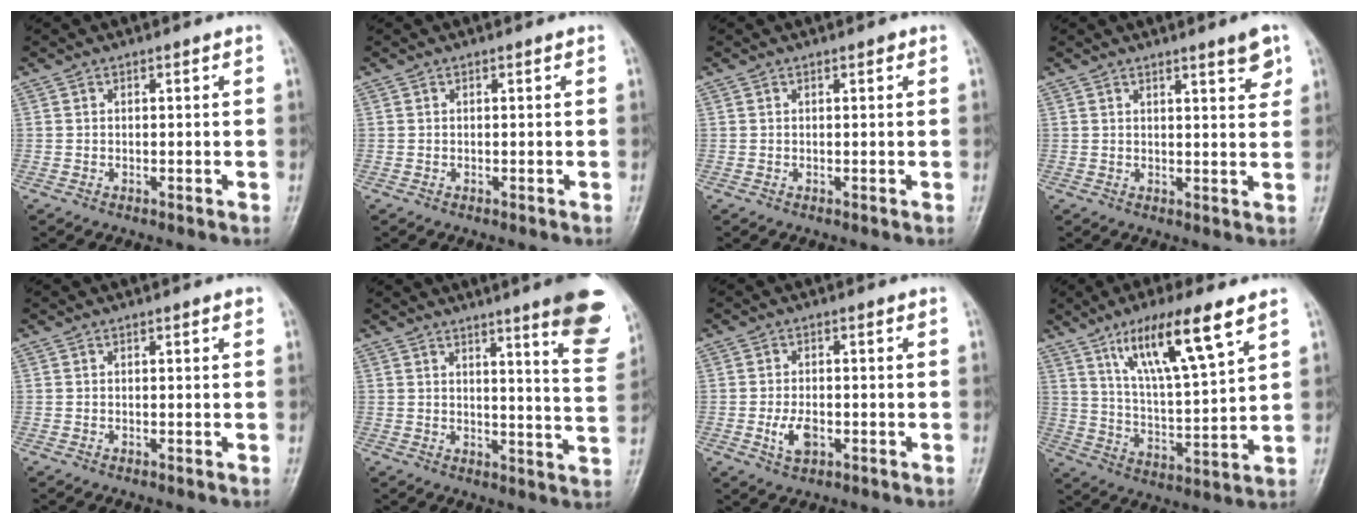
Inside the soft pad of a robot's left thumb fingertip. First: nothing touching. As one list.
[{"total": 0.0}, {"total": 0.6, "force": [0.4, 0.3, 0.4], "torque": [-0.006, -0.001, 0.003]}, {"total": 4.6, "force": [2.9, 0.7, 3.5], "torque": [-0.040, -0.018, 0.037]}, {"total": 0.5, "force": [0.3, 0.1, 0.4], "torque": [-0.007, 0.000, 0.001]}, {"total": 14.1, "force": [8.7, 1.6, 11.0], "torque": [-0.116, -0.051, 0.100]}, {"total": 4.2, "force": [-1.1, 2.4, 3.2], "torque": [-0.059, 0.000, -0.017]}, {"total": 15.4, "force": [8.8, 2.9, 12.4], "torque": [-0.211, -0.037, 0.164]}]